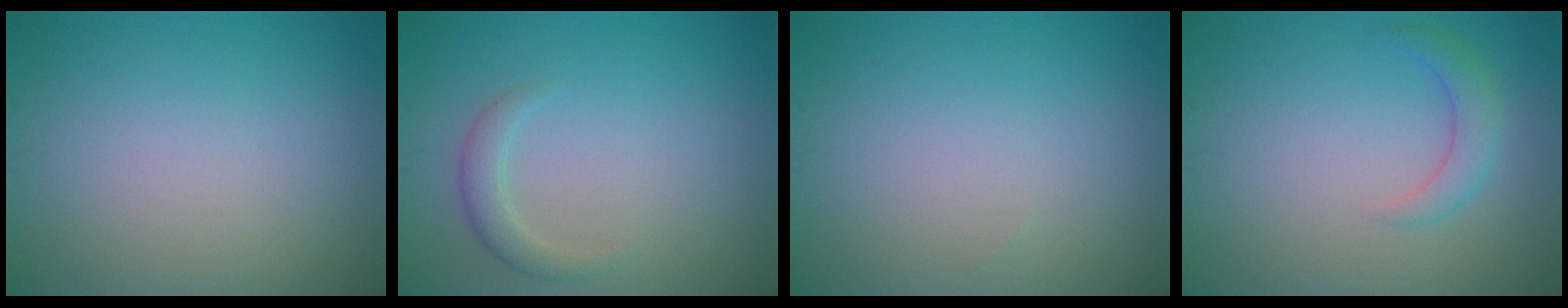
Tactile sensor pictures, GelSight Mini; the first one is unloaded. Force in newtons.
{"total": 1.8, "press": 1.8, "slide": 0.1}
{"total": 0.0}
{"total": 2.0, "press": 2.0, "slide": 0.1}